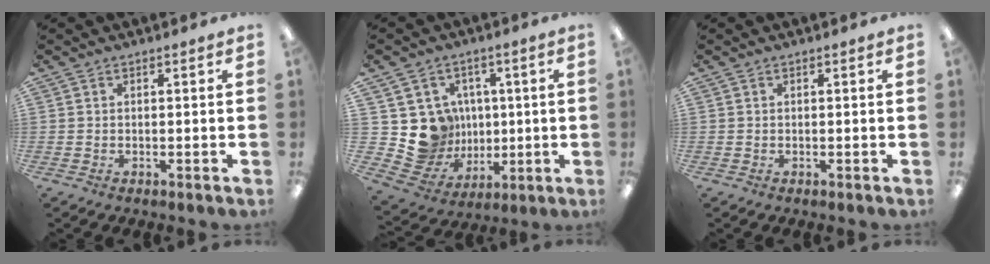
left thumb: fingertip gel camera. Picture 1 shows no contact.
{"total": 12.6, "force": [1.7, 12.2, 2.6], "torque": [-0.068, -0.020, 0.053]}
{"total": 0.0}